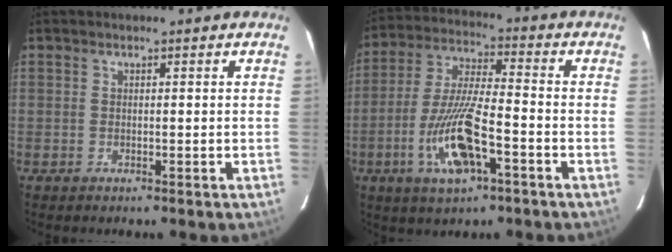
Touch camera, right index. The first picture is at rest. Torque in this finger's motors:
{"motor_torque": [1.31, -0.80, 0.43, 0.10]}